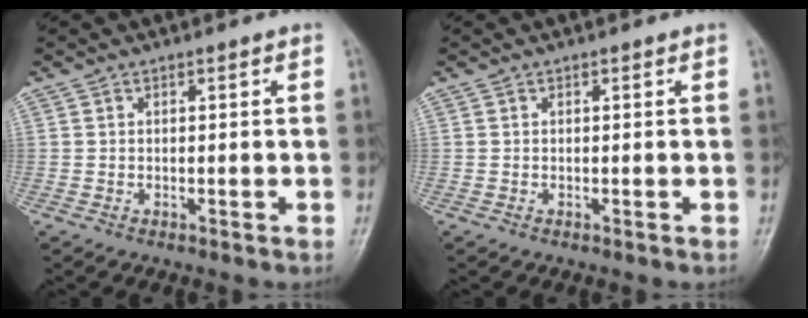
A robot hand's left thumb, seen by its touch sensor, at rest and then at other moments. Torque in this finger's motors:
{"motor_torque": [0.00, 0.00, 0.00, 0.00, 0.00]}